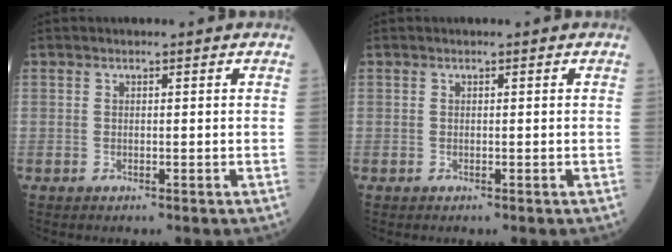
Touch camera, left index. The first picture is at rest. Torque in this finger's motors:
{"motor_torque": [0.00, 0.00, 0.00, 0.00]}